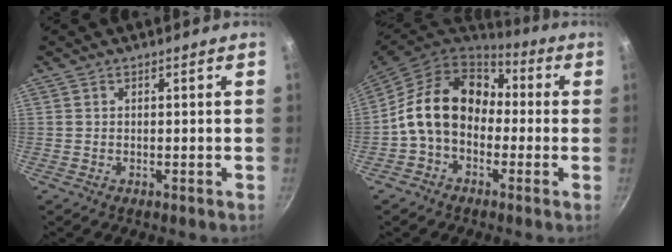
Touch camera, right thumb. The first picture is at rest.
{"total": 14.8, "force": [-0.6, 11.3, 9.6], "torque": [-0.134, 0.043, -0.029]}